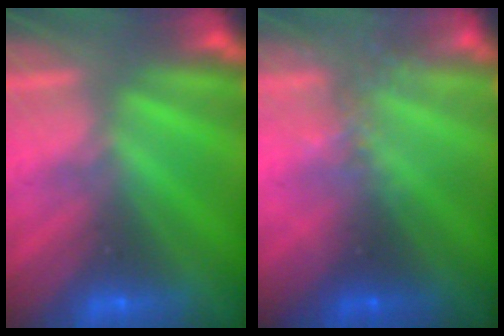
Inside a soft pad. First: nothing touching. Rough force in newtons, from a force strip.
{"total": 2.3}